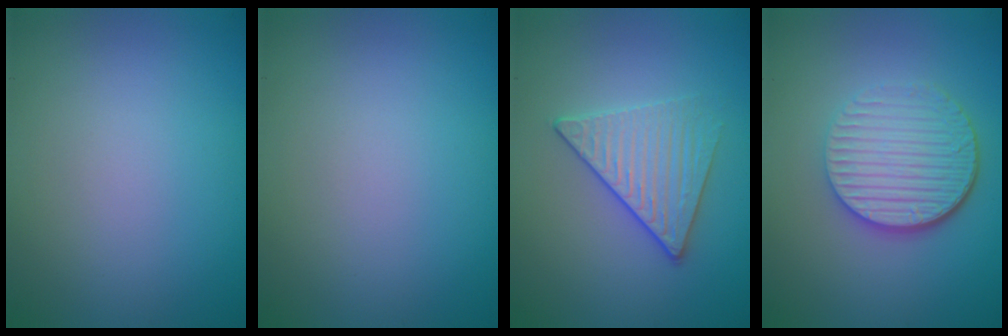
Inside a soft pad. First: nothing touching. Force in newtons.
{"total": 0.0}
{"total": 3.4, "press": 3.1, "slide": 1.3}
{"total": 5.3, "press": 3.8, "slide": 3.6}